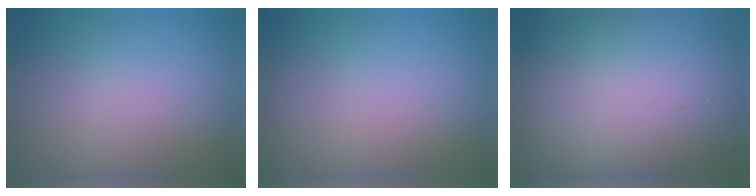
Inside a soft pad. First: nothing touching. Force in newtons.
{"total": 0.0}
{"total": 13.6, "press": 13.6, "slide": 0.7}